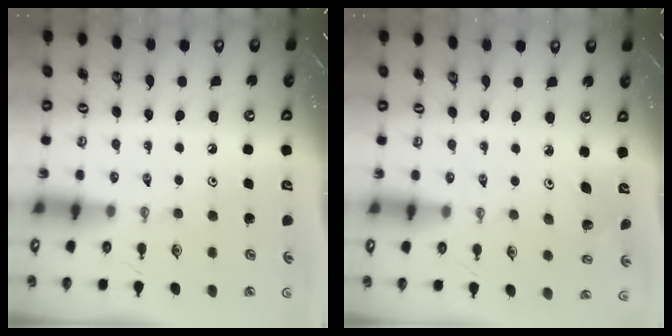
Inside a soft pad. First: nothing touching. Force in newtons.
{"total": 2.3, "press": 2.3, "slide": 0.2}